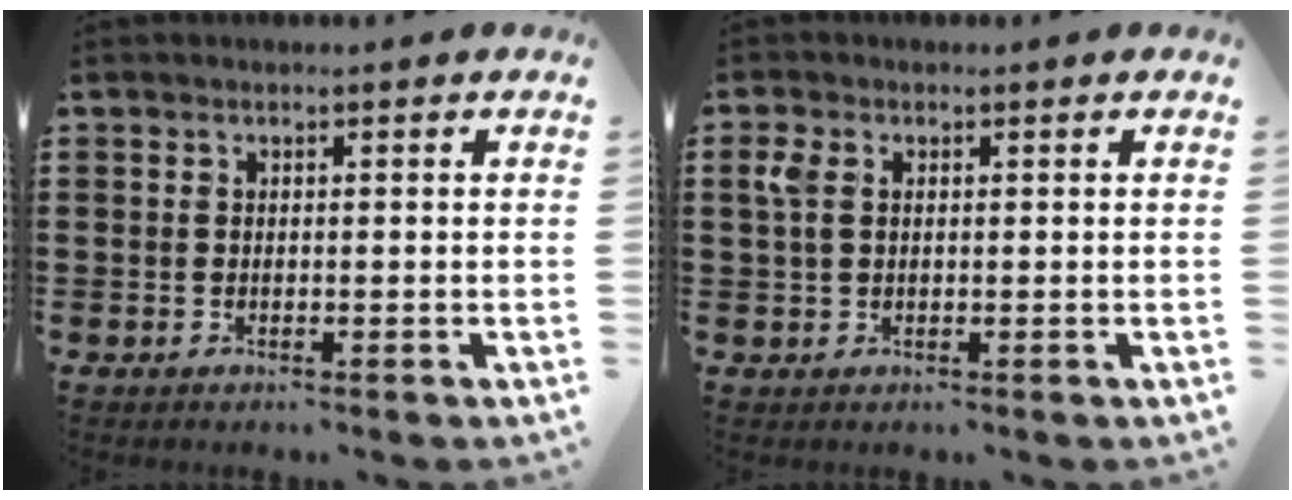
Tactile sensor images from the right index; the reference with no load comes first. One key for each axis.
{"total": 3.0, "fx": 0.8, "fy": 1.9, "fz": 2.2, "tx": -0.057, "ty": 0.006, "tz": 0.011}